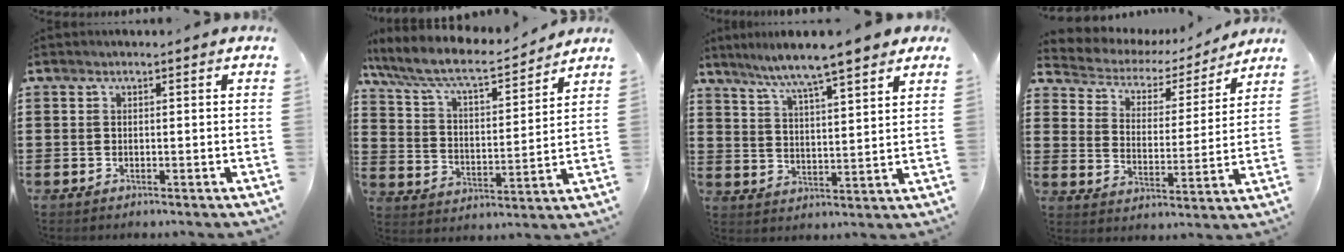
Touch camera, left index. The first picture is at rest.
{"total": 7.8, "force": [6.7, 1.4, 3.7], "torque": [-0.101, -0.038, 0.110]}
{"total": 6.5, "force": [5.8, -0.2, 3.0], "torque": [-0.082, -0.029, 0.096]}
{"total": 3.4, "force": [3.0, 1.5, 0.4], "torque": [-0.033, -0.022, 0.041]}